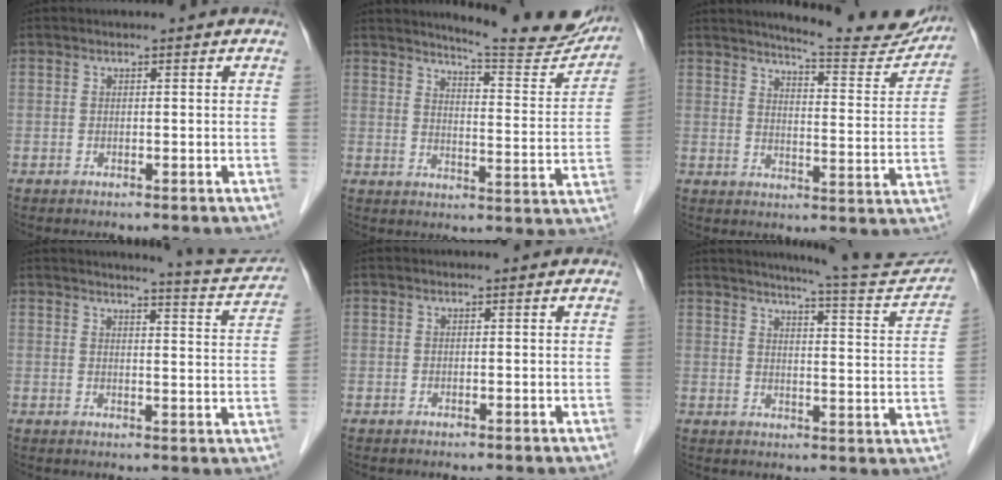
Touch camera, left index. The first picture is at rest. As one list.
[{"total": 16.3, "force": [15.4, 1.3, 5.3], "torque": [-0.069, -0.068, 0.183]}, {"total": 15.6, "force": [14.8, 1.5, 4.7], "torque": [-0.060, -0.057, 0.175]}, {"total": 8.2, "force": [8.1, -0.3, 1.3], "torque": [-0.024, -0.031, 0.087]}, {"total": 0.0}, {"total": 15.4, "force": [14.6, -0.1, 4.9], "torque": [-0.071, -0.055, 0.174]}]